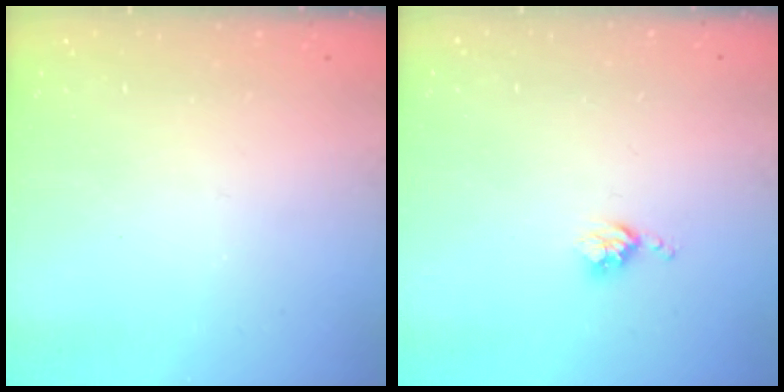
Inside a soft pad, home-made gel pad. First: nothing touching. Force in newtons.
{"total": 3.5, "press": 3.5, "slide": 0.4}